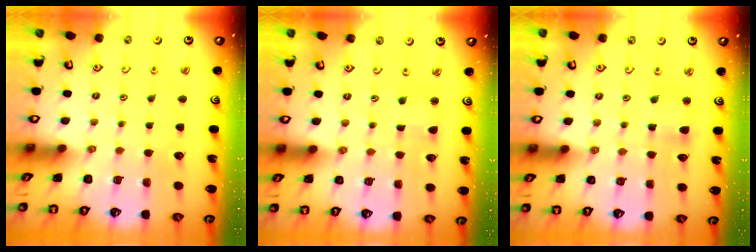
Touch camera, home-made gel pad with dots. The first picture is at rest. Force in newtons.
{"total": 2.5, "press": 2.5, "slide": 0.3}
{"total": 4.3, "press": 4.2, "slide": 0.7}